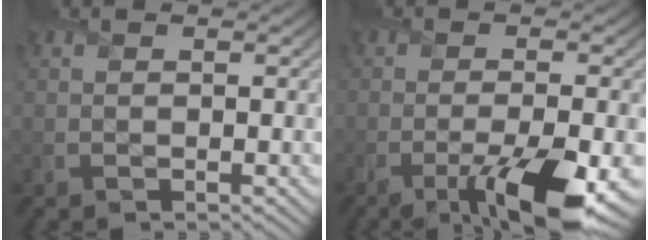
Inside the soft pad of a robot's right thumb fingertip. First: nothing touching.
{"total": 9.3, "force": [-4.4, 2.3, 7.8], "torque": [-0.135, -0.022, -0.068]}